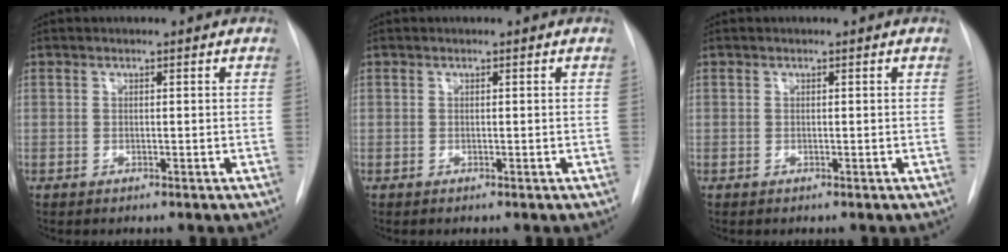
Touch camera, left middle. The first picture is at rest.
{"total": 0.0}
{"total": 0.0}